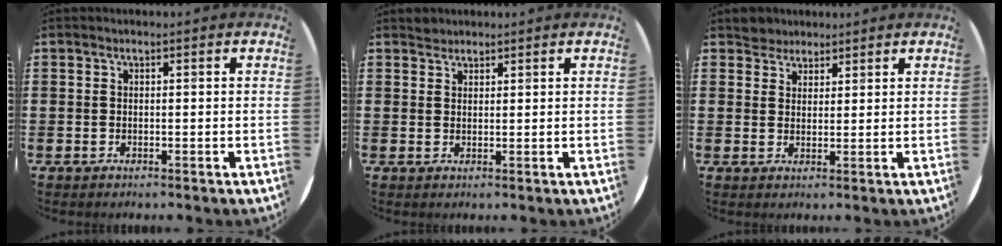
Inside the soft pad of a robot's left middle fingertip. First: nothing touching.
{"total": 1.3, "force": [1.3, 0.4, -0.2], "torque": [0.001, 0.001, 0.026]}
{"total": 2.7, "force": [2.5, 1.1, -0.4], "torque": [0.007, 0.000, 0.048]}